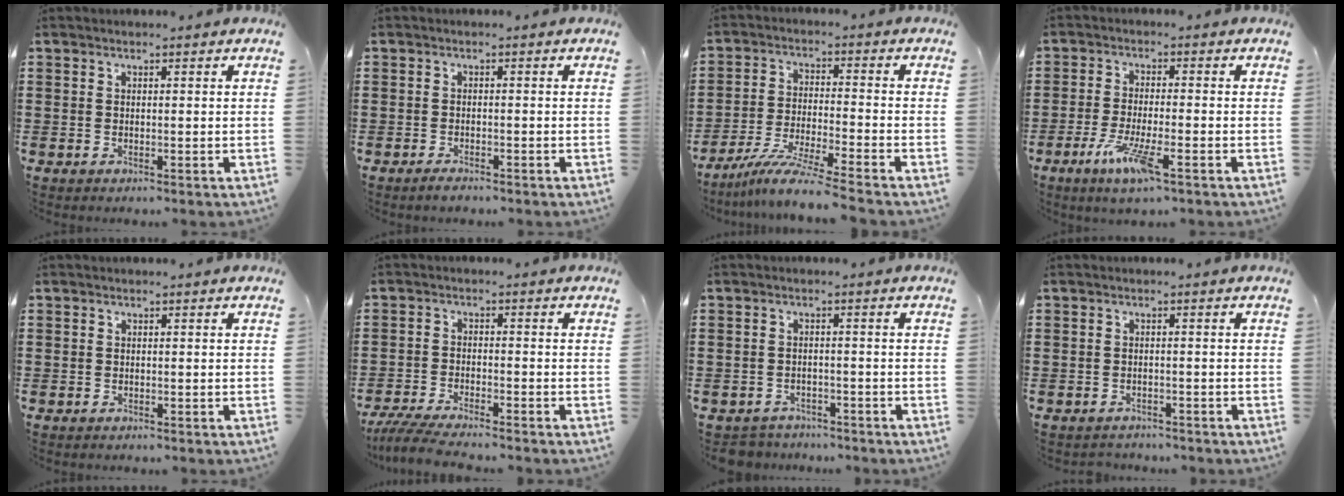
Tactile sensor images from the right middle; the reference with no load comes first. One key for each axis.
{"total": 1.2, "fx": -1.1, "fy": 0.3, "fz": 0.4, "tx": -0.012, "ty": -0.005, "tz": -0.020}
{"total": 8.0, "fx": -6.9, "fy": -0.3, "fz": 4.1, "tx": -0.078, "ty": -0.012, "tz": -0.131}
{"total": 6.7, "fx": -3.3, "fy": 1.1, "fz": 5.7, "tx": -0.121, "ty": -0.015, "tz": -0.060}
{"total": 0.5, "fx": -0.3, "fy": 0.4, "fz": -0.1, "tx": 0.002, "ty": 0.003, "tz": -0.008}
{"total": 4.7, "fx": -4.3, "fy": 0.3, "fz": 1.8, "tx": -0.050, "ty": -0.015, "tz": -0.088}
{"total": 2.5, "fx": -2.4, "fy": 0.5, "fz": -0.3, "tx": -0.005, "ty": -0.002, "tz": -0.054}
{"total": 1.4, "fx": -1.3, "fy": 0.3, "fz": -0.2, "tx": -0.002, "ty": 0.000, "tz": -0.031}